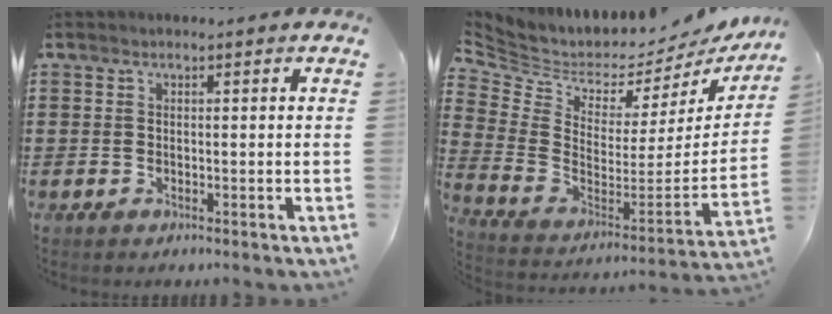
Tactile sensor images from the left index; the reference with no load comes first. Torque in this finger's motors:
{"motor_torque": [-0.70, 0.73, 0.02, -0.01]}